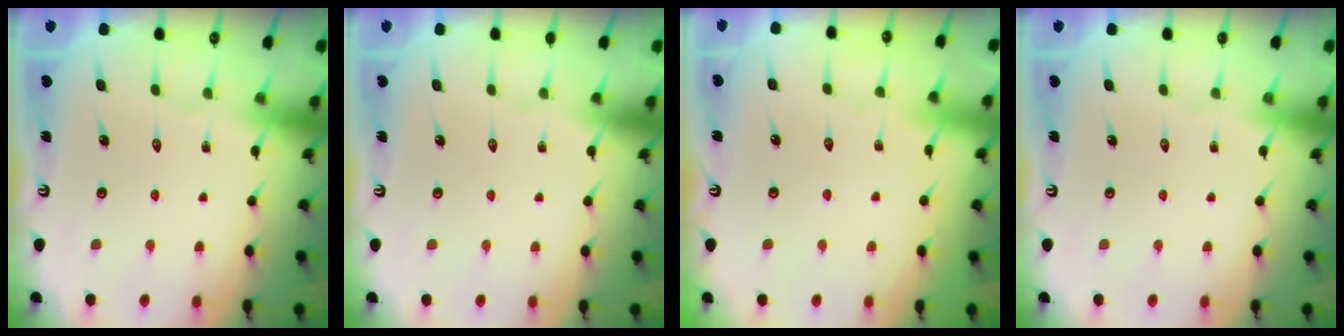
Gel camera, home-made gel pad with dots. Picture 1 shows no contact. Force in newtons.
{"total": 0.0}
{"total": 1.4, "press": 1.3, "slide": 0.3}
{"total": 0.0}